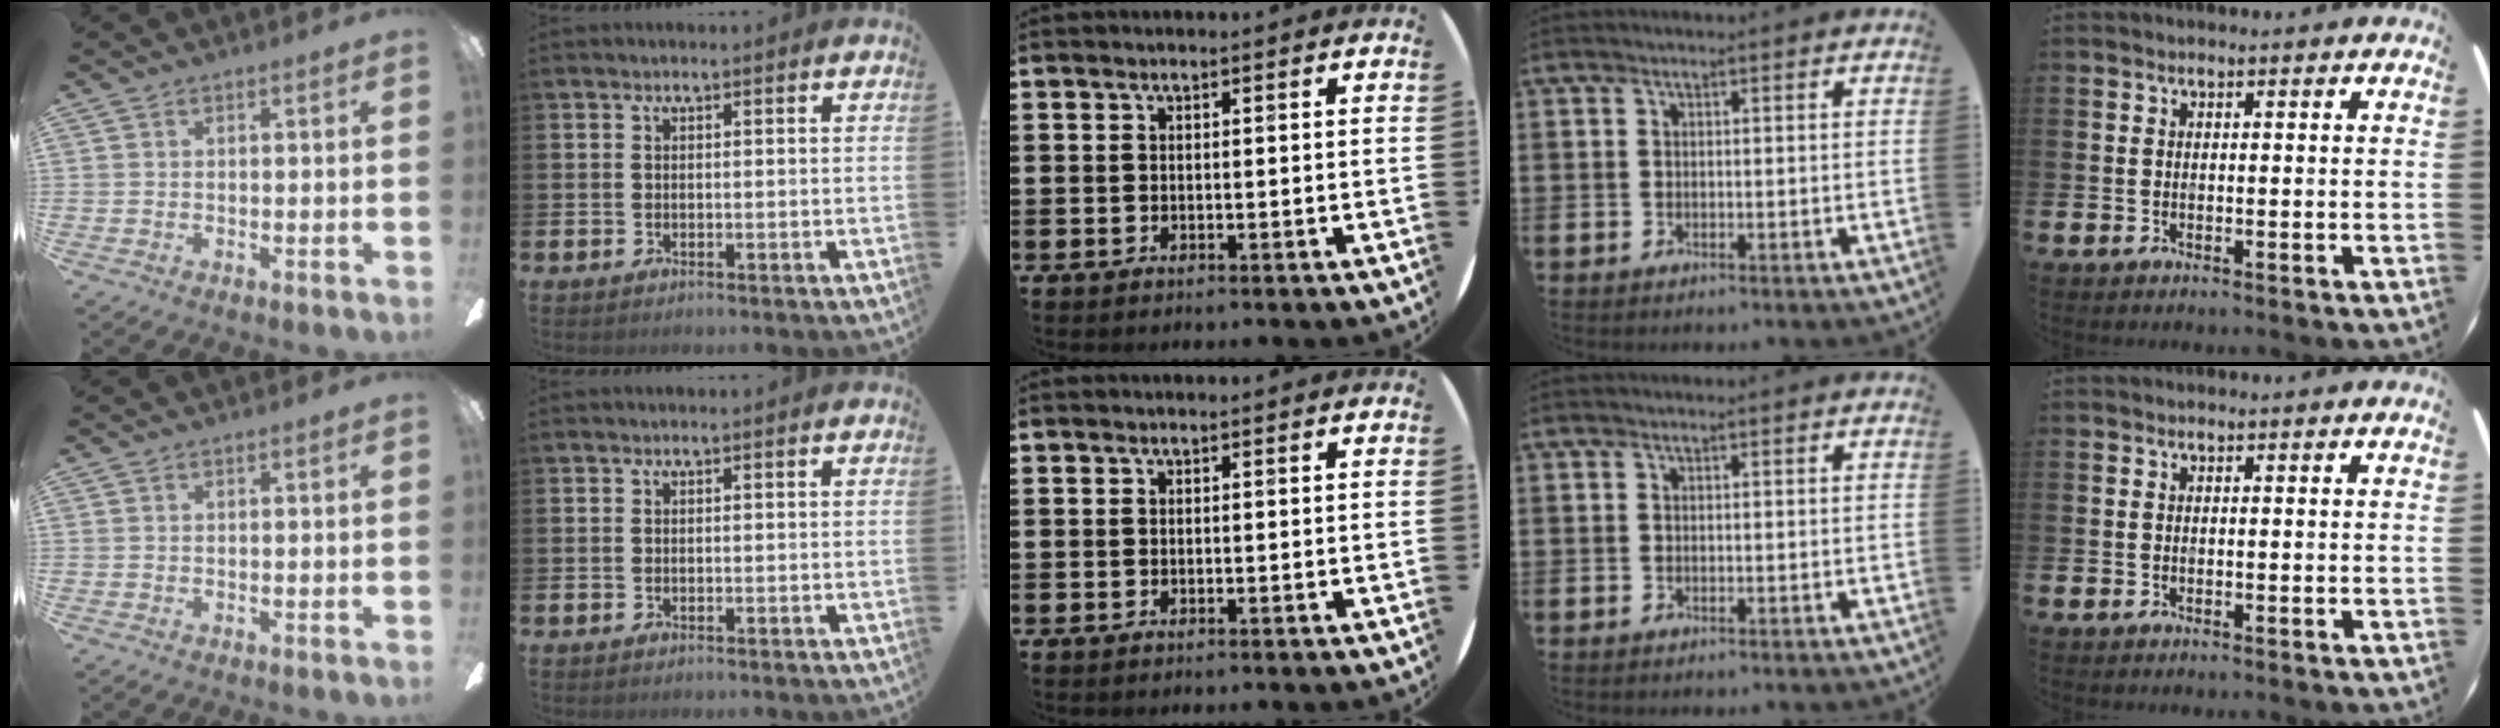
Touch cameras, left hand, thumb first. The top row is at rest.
{}